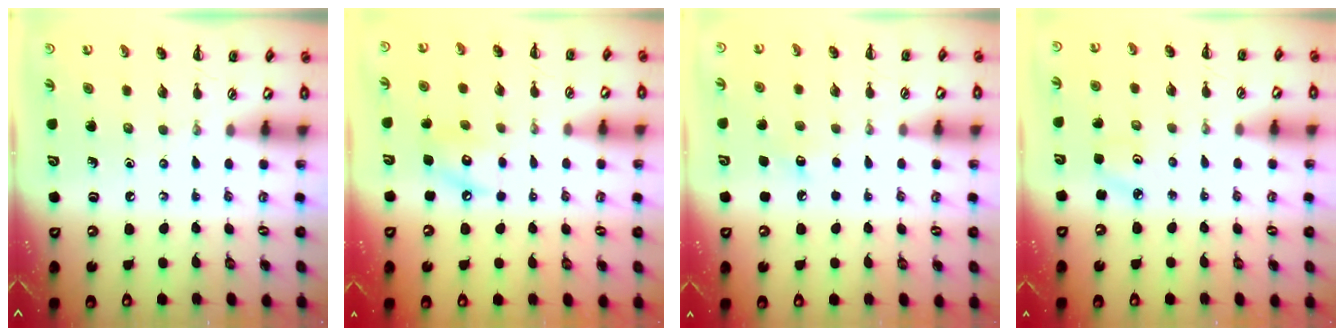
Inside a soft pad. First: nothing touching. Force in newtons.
{"total": 8.6, "press": 8.5, "slide": 1.0}
{"total": 5.6, "press": 5.5, "slide": 1.2}
{"total": 2.7, "press": 2.6, "slide": 0.8}